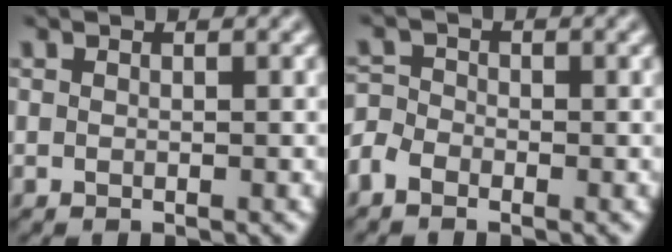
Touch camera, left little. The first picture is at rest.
{"total": 2.6, "force": [-1.7, 1.7, 1.0], "torque": [-0.023, 0.002, -0.043]}